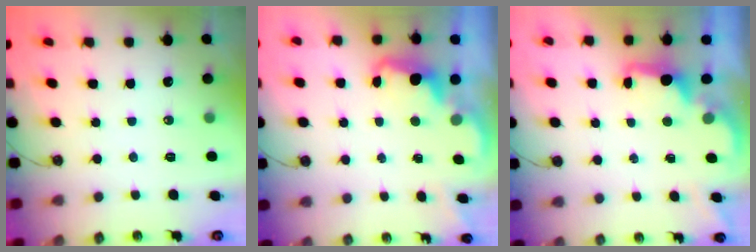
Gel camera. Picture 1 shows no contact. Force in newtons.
{"total": 2.3, "press": 2.2, "slide": 0.7}
{"total": 1.9, "press": 1.7, "slide": 0.8}